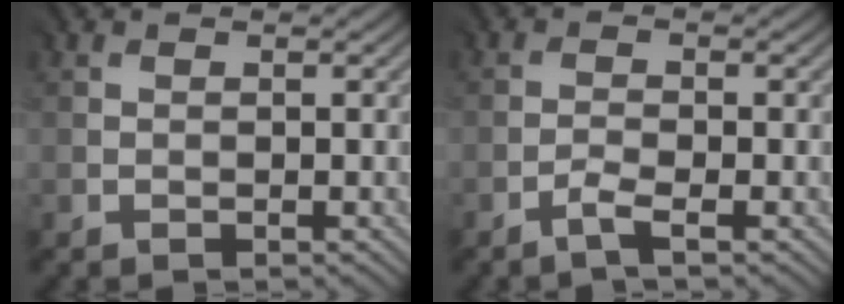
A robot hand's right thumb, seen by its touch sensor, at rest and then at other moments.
{"total": 1.6, "force": [-1.5, -0.2, 0.7], "torque": [-0.018, 0.000, -0.034]}